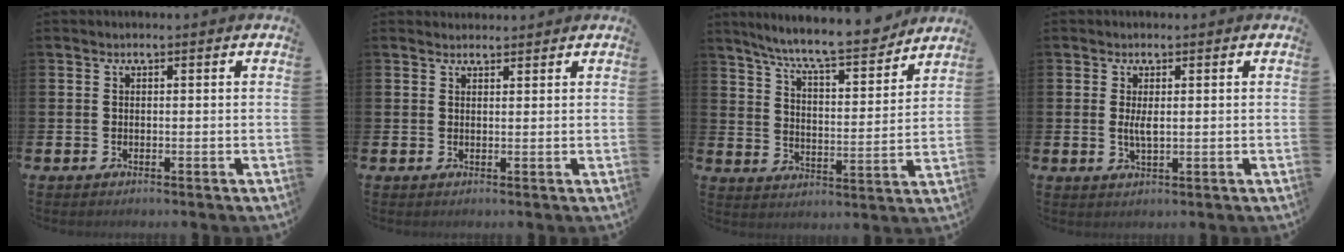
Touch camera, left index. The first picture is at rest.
{"total": 1.2, "force": [1.1, 0.3, 0.0], "torque": [0.011, -0.004, 0.018]}
{"total": 9.1, "force": [8.4, 0.8, 3.4], "torque": [-0.089, -0.055, 0.145]}
{"total": 2.2, "force": [0.3, 0.7, 2.0], "torque": [-0.032, -0.002, 0.003]}